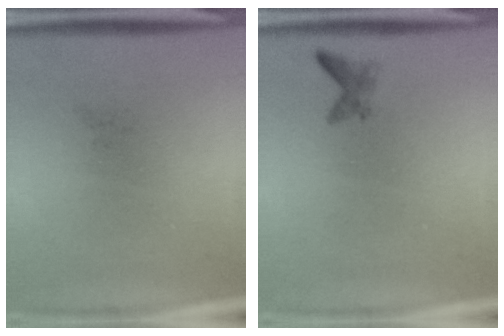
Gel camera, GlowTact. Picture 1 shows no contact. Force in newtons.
{"total": 1.1}